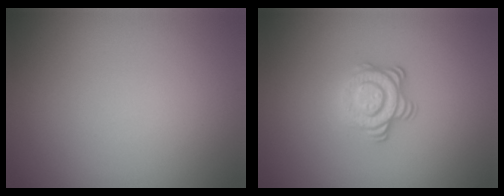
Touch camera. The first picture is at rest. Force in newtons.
{"total": 3.6, "press": 2.6, "slide": 2.5}